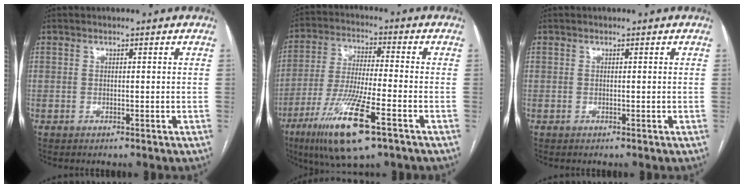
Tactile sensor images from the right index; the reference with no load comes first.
{"total": 14.9, "force": [-7.8, 1.7, 12.5], "torque": [-0.258, -0.034, -0.137]}
{"total": 0.0}